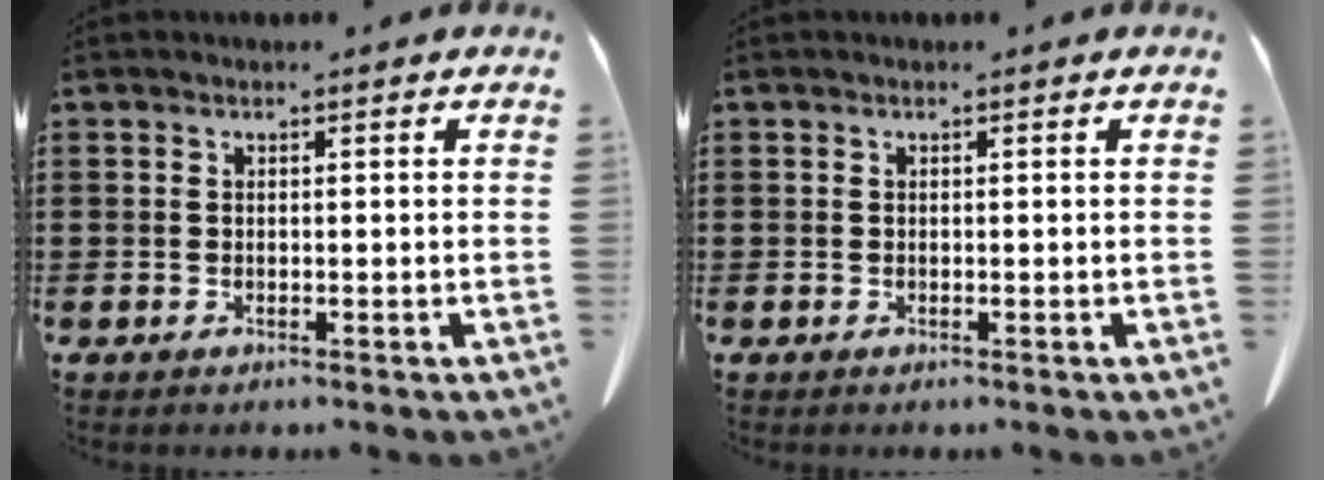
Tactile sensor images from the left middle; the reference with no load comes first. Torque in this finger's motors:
{"motor_torque": [-0.84, -0.89, 0.03, 0.01]}